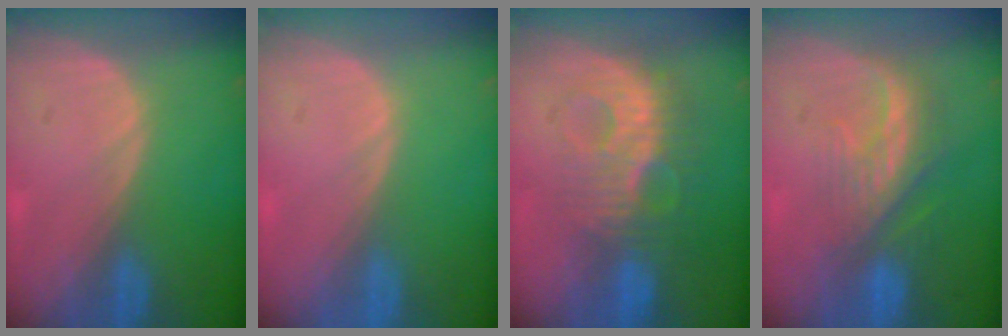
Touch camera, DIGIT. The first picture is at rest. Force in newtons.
{"total": 0.0}
{"total": 9.2, "press": 8.6, "slide": 3.1}
{"total": 7.9, "press": 7.1, "slide": 3.5}